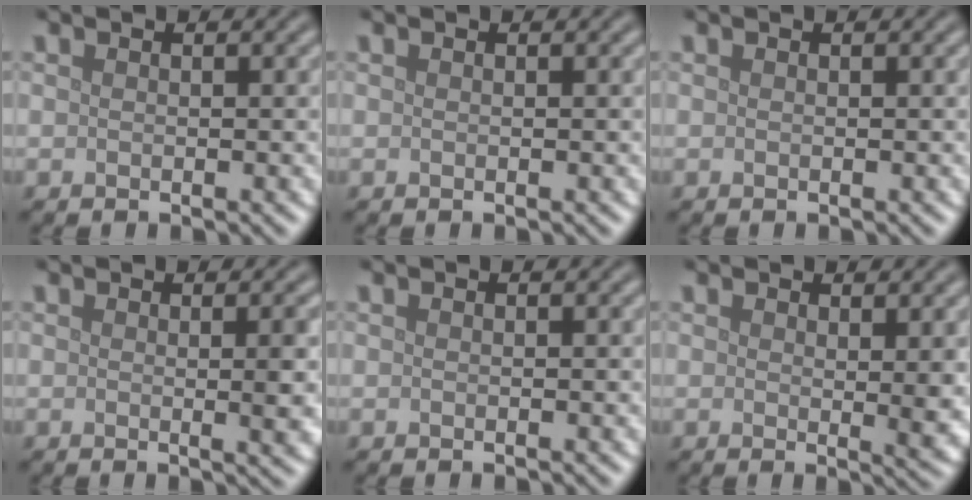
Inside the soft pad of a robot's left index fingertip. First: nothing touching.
{"total": 0.0}
{"total": 0.0}
{"total": 3.5, "force": [0.3, 0.9, 3.3], "torque": [-0.036, 0.000, 0.002]}
{"total": 0.0}
{"total": 2.5, "force": [0.9, 0.5, 2.3], "torque": [-0.029, -0.011, 0.016]}